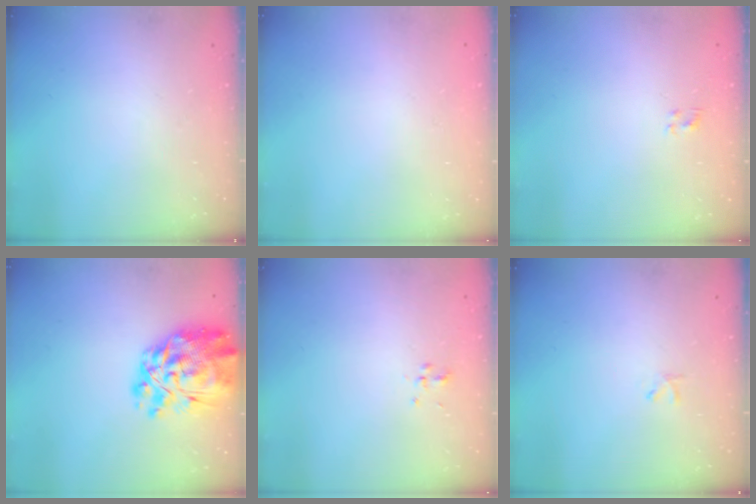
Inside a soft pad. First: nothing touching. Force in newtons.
{"total": 1.6, "press": 1.6, "slide": 0.2}
{"total": 0.5, "press": 0.3, "slide": 0.4}
{"total": 17.1, "press": 16.2, "slide": 5.6}
{"total": 2.0, "press": 1.8, "slide": 0.8}
{"total": 0.0}